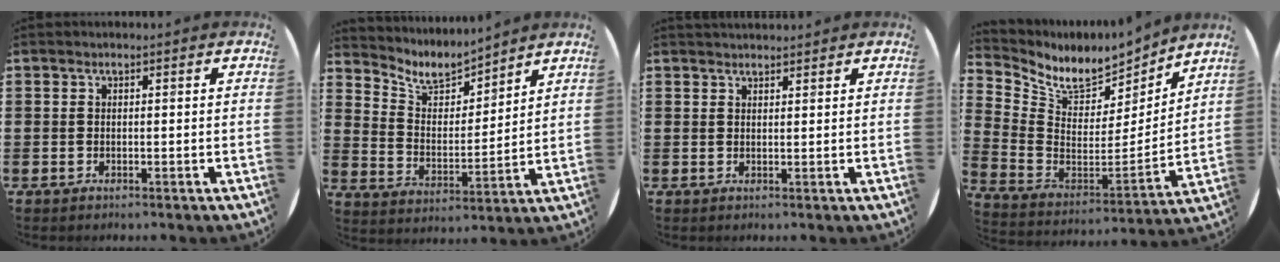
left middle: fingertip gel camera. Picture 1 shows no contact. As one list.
[{"total": 6.8, "force": [5.9, 2.7, 1.9], "torque": [-0.066, -0.031, 0.104]}, {"total": 1.1, "force": [1.1, 0.1, 0.0], "torque": [0.000, 0.000, 0.022]}, {"total": 8.1, "force": [6.4, 3.9, 3.0], "torque": [-0.091, -0.052, 0.114]}]